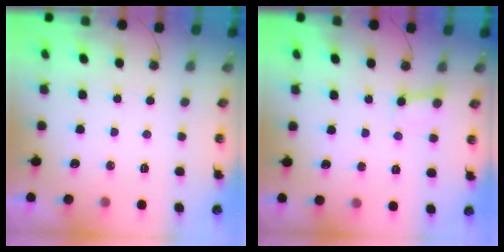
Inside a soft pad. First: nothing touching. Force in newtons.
{"total": 4.3, "press": 4.3, "slide": 0.3}